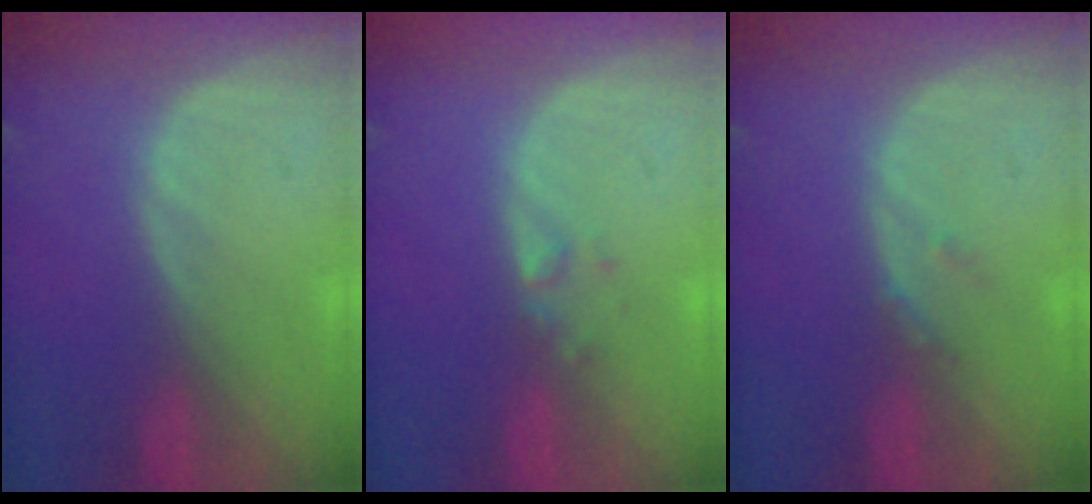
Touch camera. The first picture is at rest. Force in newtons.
{"total": 1.2, "press": 1.2, "slide": 0.1}
{"total": 1.0, "press": 1.0, "slide": 0.2}